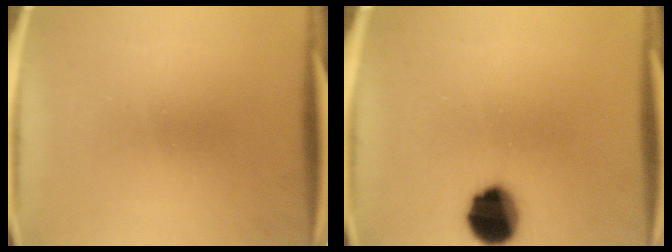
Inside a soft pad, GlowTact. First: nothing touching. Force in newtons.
{"total": 11.6}